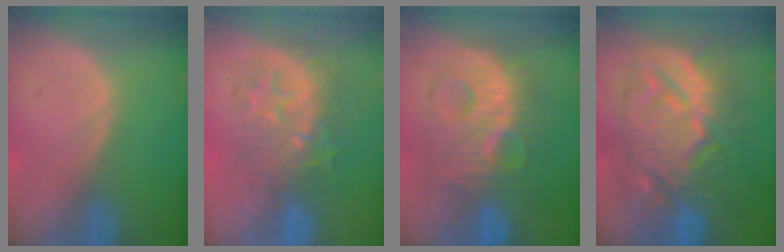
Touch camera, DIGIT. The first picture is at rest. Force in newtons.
{"total": 9.1, "press": 7.9, "slide": 4.5}
{"total": 10.9, "press": 10.9, "slide": 0.5}
{"total": 13.9, "press": 13.8, "slide": 1.3}